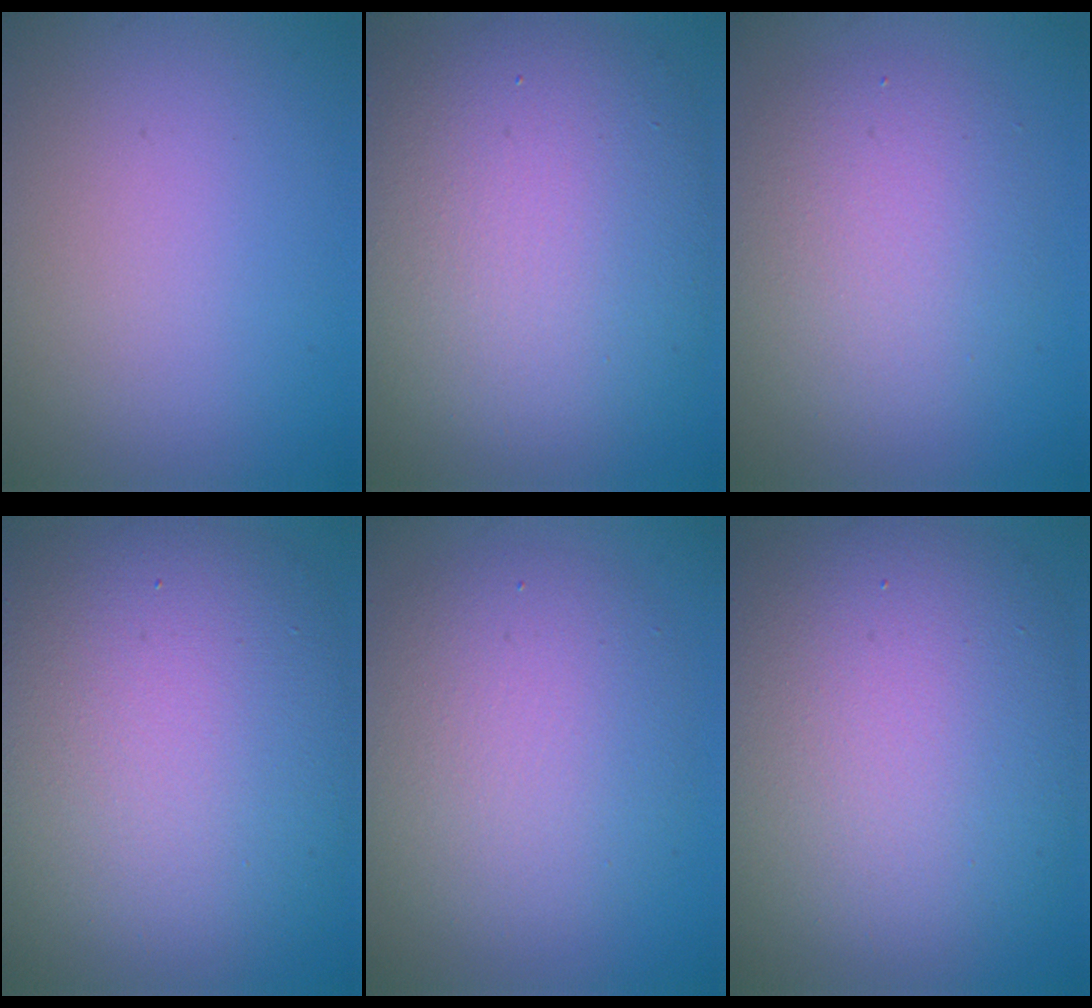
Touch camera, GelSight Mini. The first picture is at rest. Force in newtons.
{"total": 12.2, "press": 12.2, "slide": 0.3}
{"total": 5.0, "press": 5.0, "slide": 0.3}
{"total": 14.3, "press": 14.3, "slide": 1.3}
{"total": 6.4, "press": 6.3, "slide": 0.8}
{"total": 12.9, "press": 12.9, "slide": 0.6}